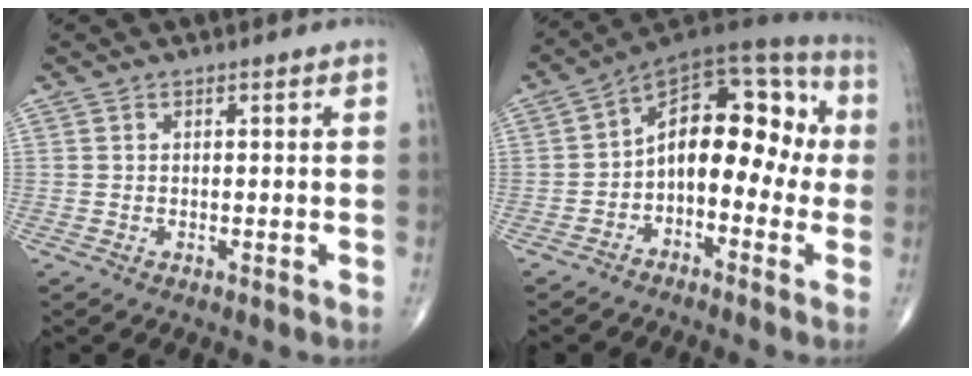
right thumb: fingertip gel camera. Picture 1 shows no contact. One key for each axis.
{"total": 15.8, "fx": -1.3, "fy": 9.3, "fz": 12.7, "tx": -0.142, "ty": 0.058, "tz": -0.038}